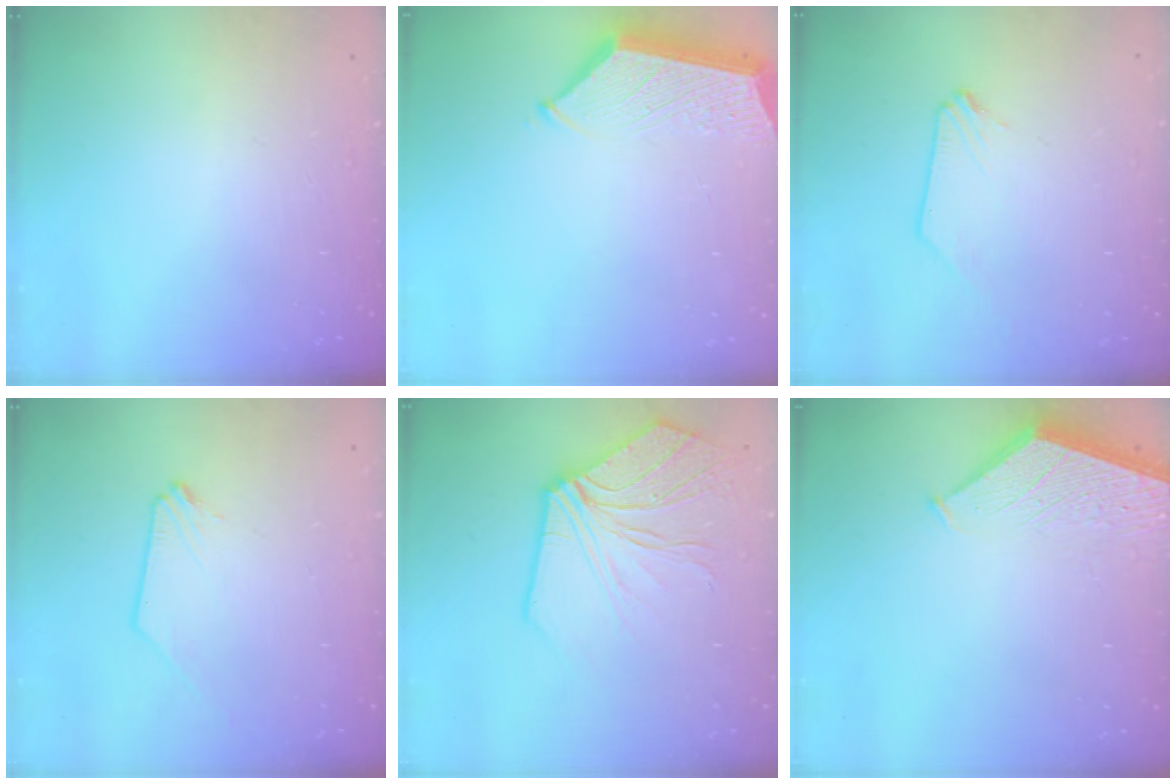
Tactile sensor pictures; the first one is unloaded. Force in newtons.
{"total": 5.3, "press": 5.3, "slide": 0.4}
{"total": 0.0}
{"total": 0.0}
{"total": 10.3, "press": 10.2, "slide": 1.7}
{"total": 1.4, "press": 1.4, "slide": 0.2}